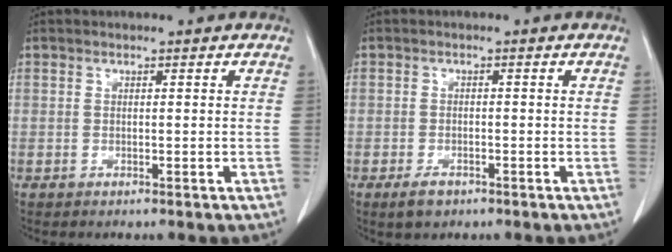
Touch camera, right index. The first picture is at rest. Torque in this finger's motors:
{"motor_torque": [-0.17, 0.02, -0.12, -0.05]}